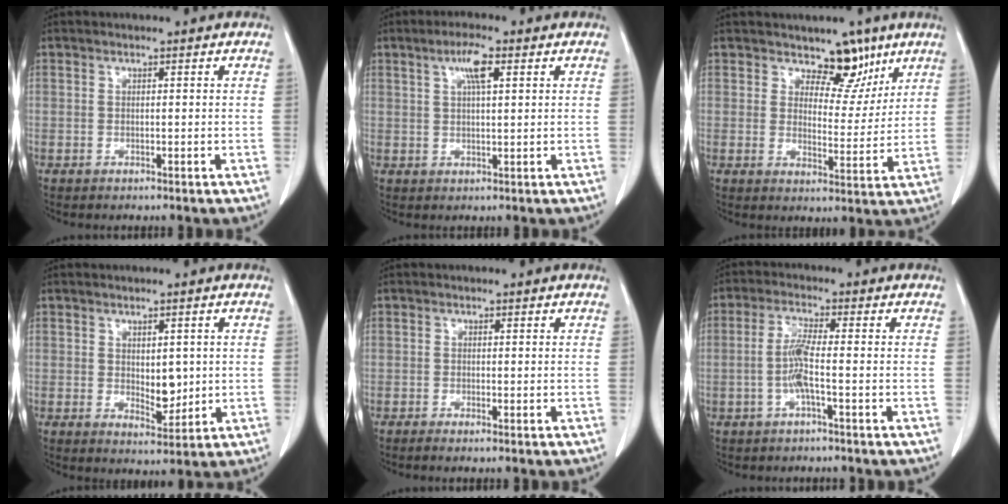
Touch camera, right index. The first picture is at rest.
{"total": 4.2, "force": [1.8, 0.7, 3.8], "torque": [-0.072, 0.004, 0.033]}
{"total": 6.5, "force": [4.7, 3.5, 3.0], "torque": [-0.022, -0.009, 0.071]}
{"total": 4.2, "force": [0.3, 2.1, 3.6], "torque": [-0.053, -0.010, 0.014]}
{"total": 0.5, "force": [-0.4, 0.0, 0.4], "torque": [-0.012, -0.002, -0.009]}
{"total": 4.5, "force": [-1.2, -0.1, 4.4], "torque": [-0.096, 0.002, -0.025]}